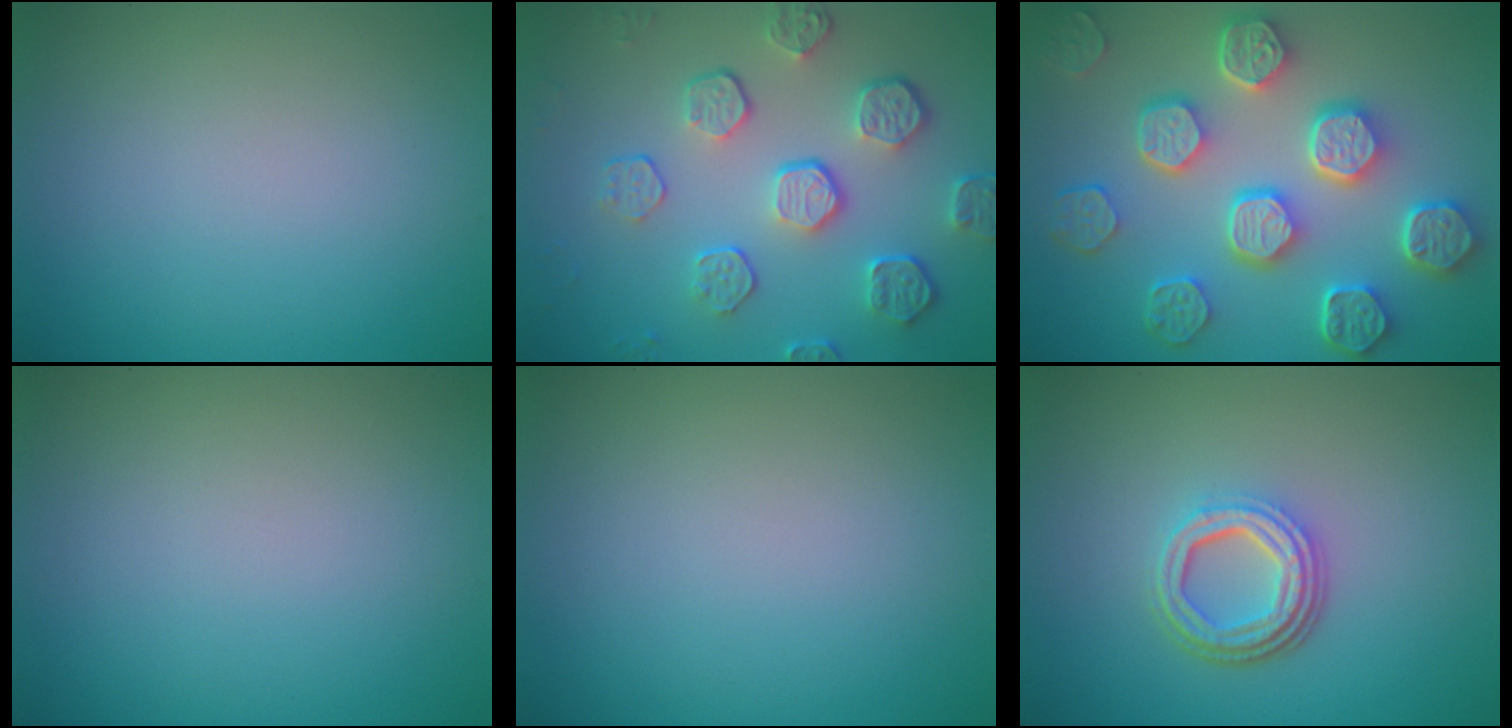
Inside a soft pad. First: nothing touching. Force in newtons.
{"total": 5.8, "press": 4.2, "slide": 3.9}
{"total": 8.5, "press": 6.6, "slide": 5.3}
{"total": 0.0}
{"total": 0.0}
{"total": 4.3, "press": 3.3, "slide": 2.9}